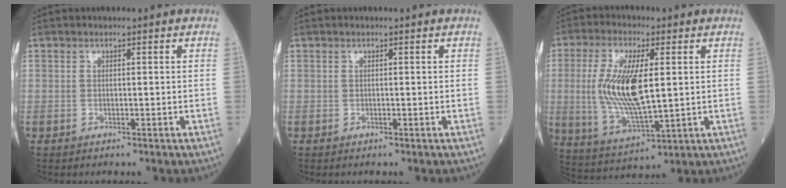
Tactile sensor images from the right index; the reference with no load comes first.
{"total": 0.0}
{"total": 12.6, "force": [1.1, 3.4, 12.0], "torque": [-0.261, -0.008, 0.026]}